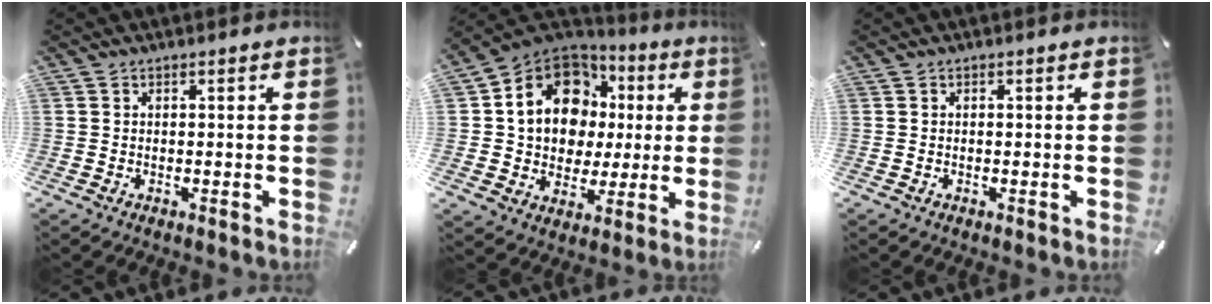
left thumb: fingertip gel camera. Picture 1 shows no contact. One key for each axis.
{"total": 16.3, "fx": 3.5, "fy": 13.6, "fz": 8.4, "tx": -0.160, "ty": -0.019, "tz": 0.066}
{"total": 0.0}